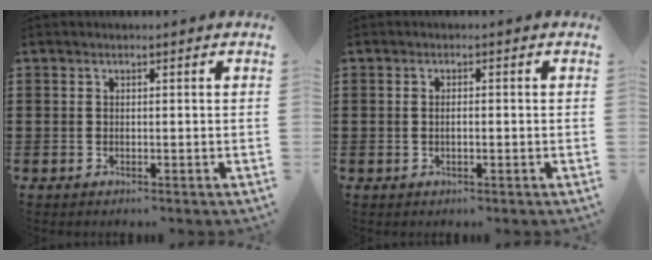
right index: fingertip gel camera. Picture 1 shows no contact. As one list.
[{"total": 1.4, "force": [-0.2, 0.5, 1.3], "torque": [-0.024, 0.000, -0.004]}]